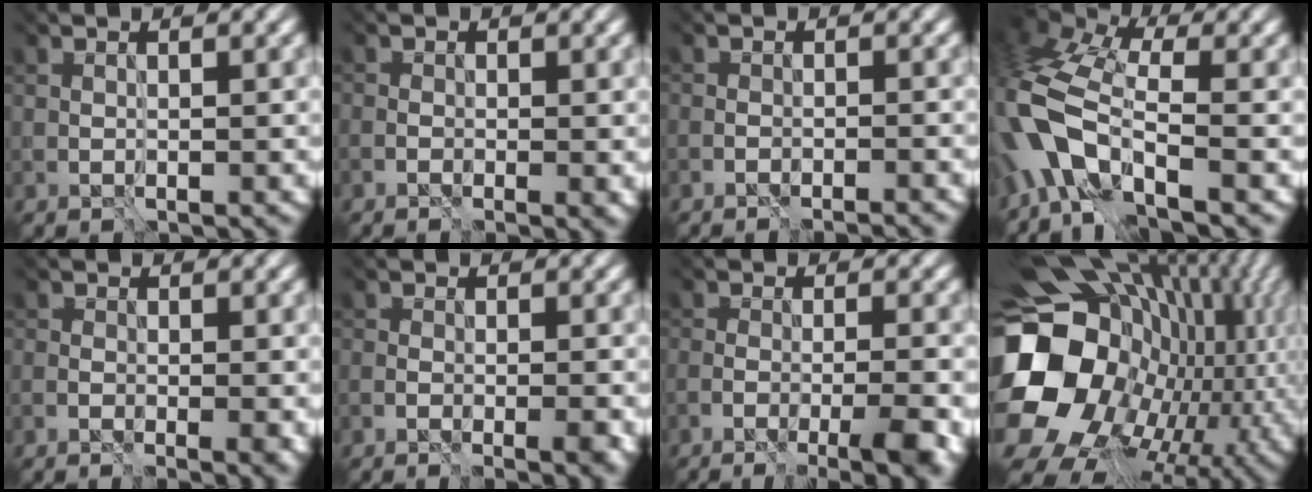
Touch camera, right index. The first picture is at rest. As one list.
[{"total": 1.2, "force": [-0.5, 0.8, 0.8], "torque": [-0.017, -0.004, -0.010]}, {"total": 1.5, "force": [-1.5, 0.0, 0.0], "torque": [0.006, 0.003, -0.024]}, {"total": 8.2, "force": [-2.6, 4.4, 6.4], "torque": [-0.150, 0.010, -0.069]}, {"total": 1.8, "force": [-0.7, 1.0, 1.3], "torque": [-0.023, -0.006, -0.013]}, {"total": 2.1, "force": [-1.0, 1.1, 1.5], "torque": [-0.019, -0.007, -0.016]}, {"total": 6.0, "force": [-3.4, 1.8, 4.6], "torque": [-0.070, -0.012, -0.045]}, {"total": 19.7, "force": [-0.6, 16.6, 10.5], "torque": [-0.232, -0.037, -0.006]}]